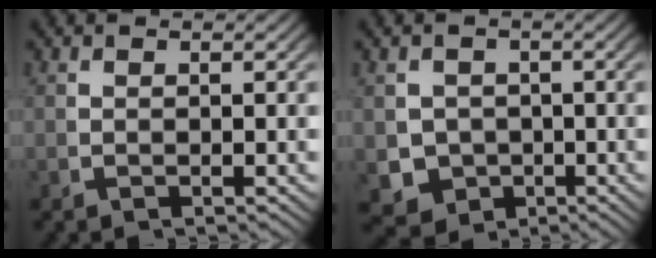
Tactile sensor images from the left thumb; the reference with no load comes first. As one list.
[{"total": 8.4, "force": [-2.7, 7.4, 3.1], "torque": [-0.068, -0.050, -0.026]}]